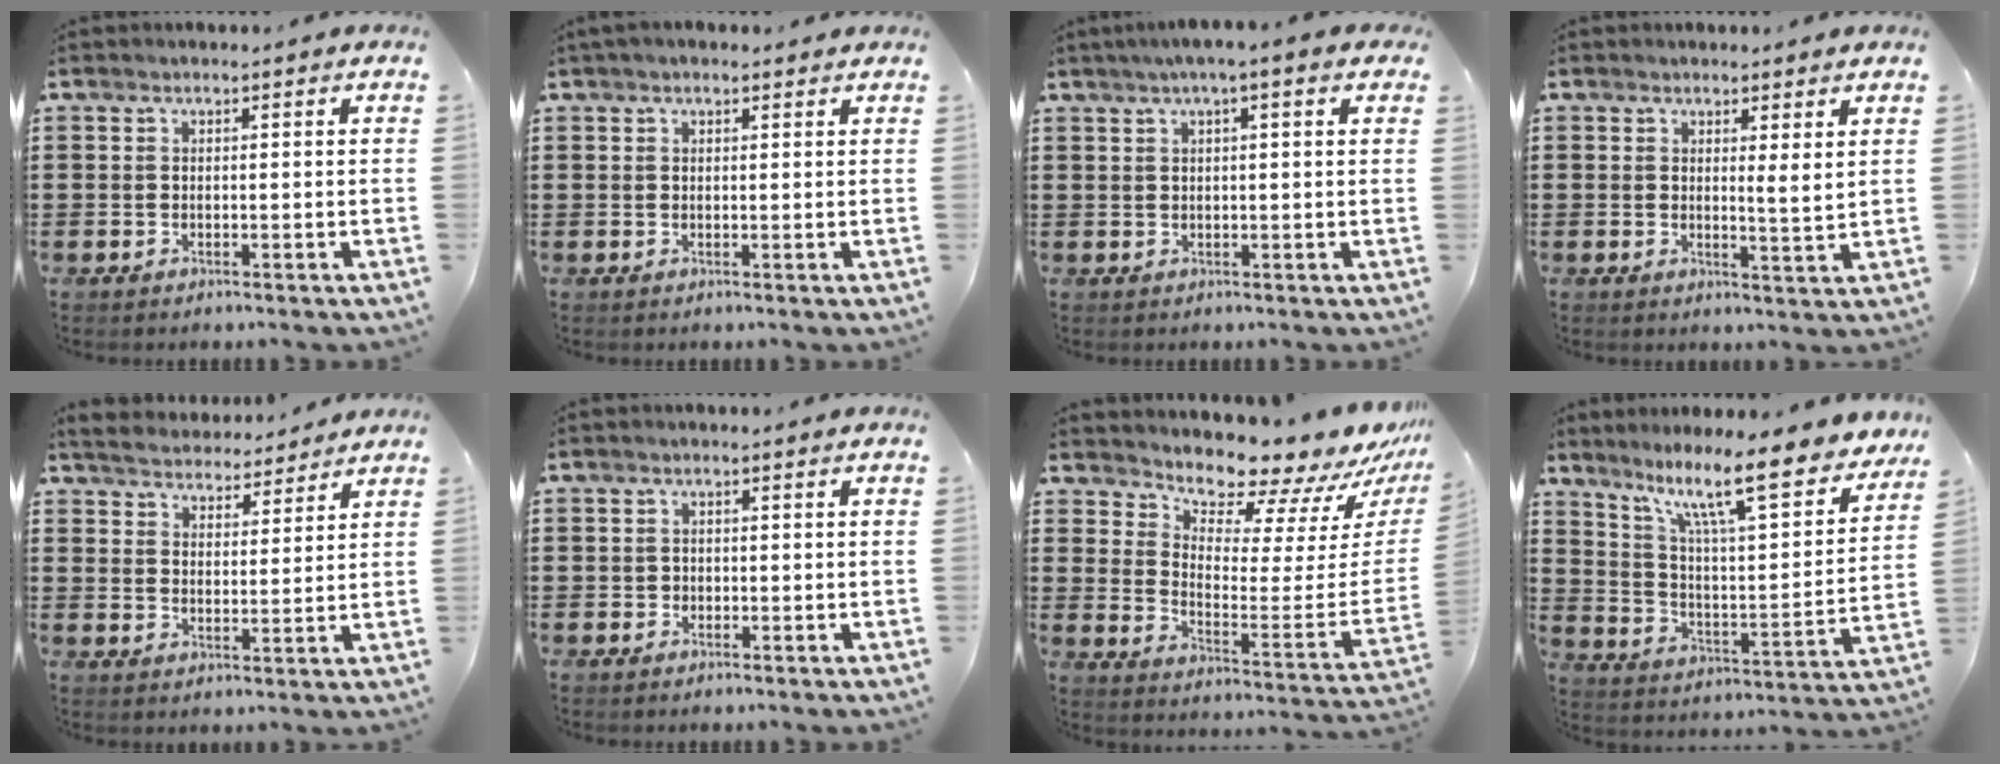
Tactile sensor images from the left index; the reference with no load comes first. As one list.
[{"total": 1.2, "force": [0.9, 0.5, 0.7], "torque": [-0.014, 0.005, 0.016]}, {"total": 3.1, "force": [1.6, 0.1, 2.7], "torque": [-0.054, 0.004, 0.028]}, {"total": 2.7, "force": [2.1, -0.1, 1.7], "torque": [-0.024, -0.014, 0.033]}, {"total": 4.3, "force": [4.3, 0.4, -0.1], "torque": [-0.019, -0.025, 0.074]}, {"total": 0.7, "force": [0.1, 0.7, 0.2], "torque": [-0.006, 0.005, 0.002]}, {"total": 8.7, "force": [8.4, 1.8, 1.4], "torque": [-0.042, -0.093, 0.143]}, {"total": 12.4, "force": [9.4, 1.6, 8.0], "torque": [-0.161, -0.056, 0.153]}]